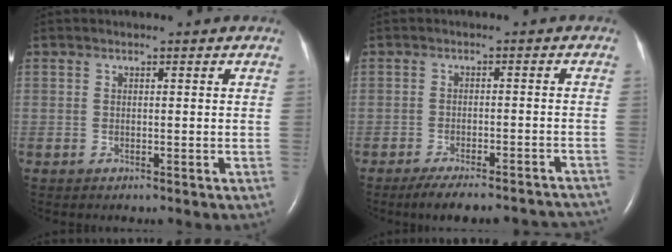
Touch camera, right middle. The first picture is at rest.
{"total": 15.6, "force": [-14.2, 2.9, 5.8], "torque": [-0.070, 0.004, -0.174]}